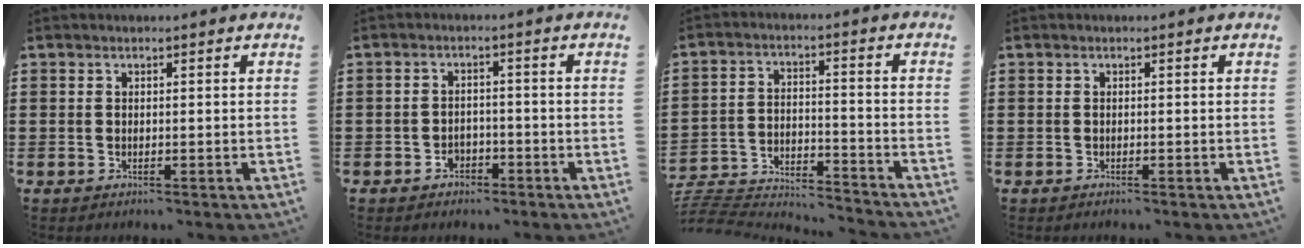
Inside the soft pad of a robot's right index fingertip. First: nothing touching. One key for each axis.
{"total": 2.3, "fx": -1.6, "fy": 1.4, "fz": 0.7, "tx": -0.020, "ty": -0.003, "tz": -0.034}
{"total": 5.2, "fx": -5.1, "fy": 0.6, "fz": 0.9, "tx": -0.037, "ty": -0.009, "tz": -0.109}
{"total": 0.0}